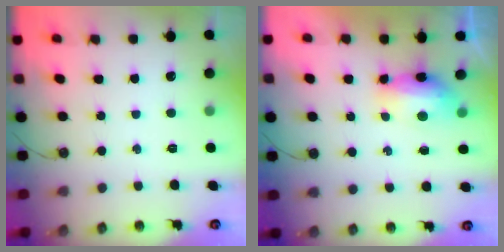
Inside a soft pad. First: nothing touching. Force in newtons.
{"total": 7.7, "press": 7.5, "slide": 1.5}